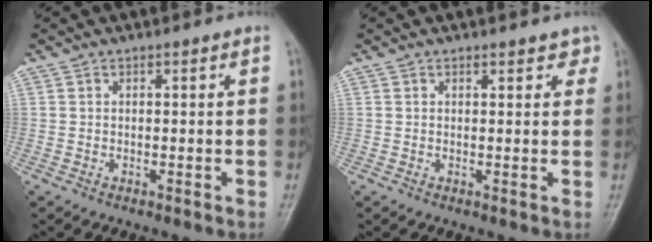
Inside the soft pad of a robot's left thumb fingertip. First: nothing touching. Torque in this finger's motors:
{"motor_torque": [-0.06, 0.00, -0.03, -0.14, 0.04]}